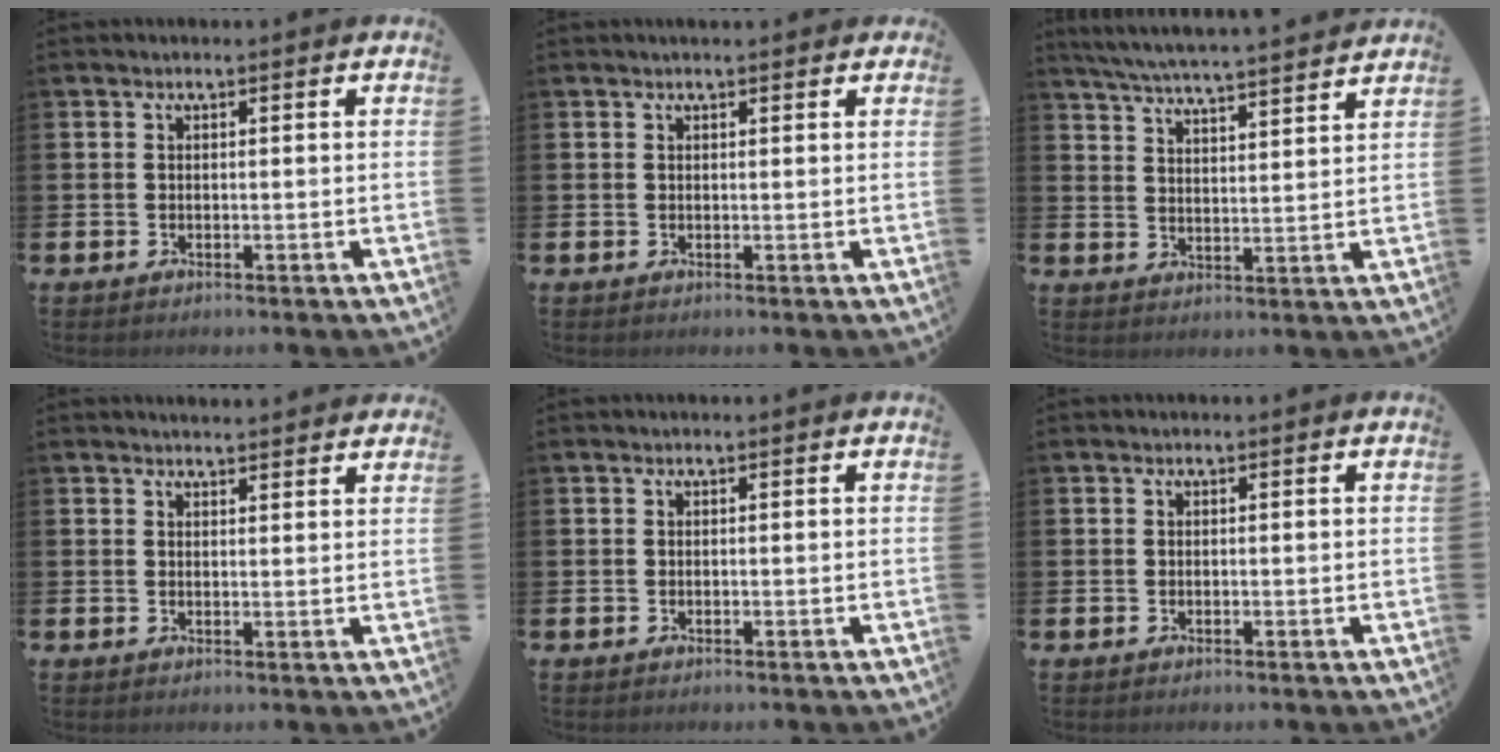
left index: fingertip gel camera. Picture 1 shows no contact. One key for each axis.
{"total": 0.8, "fx": 0.7, "fy": 0.2, "fz": 0.3, "tx": 0.004, "ty": -0.001, "tz": 0.009}
{"total": 6.0, "fx": 5.9, "fy": -0.3, "fz": 1.3, "tx": -0.046, "ty": -0.041, "tz": 0.103}
{"total": 2.3, "fx": 2.3, "fy": 0.1, "fz": 0.0, "tx": -0.002, "ty": -0.010, "tz": 0.041}
{"total": 0.0}
{"total": 0.0}